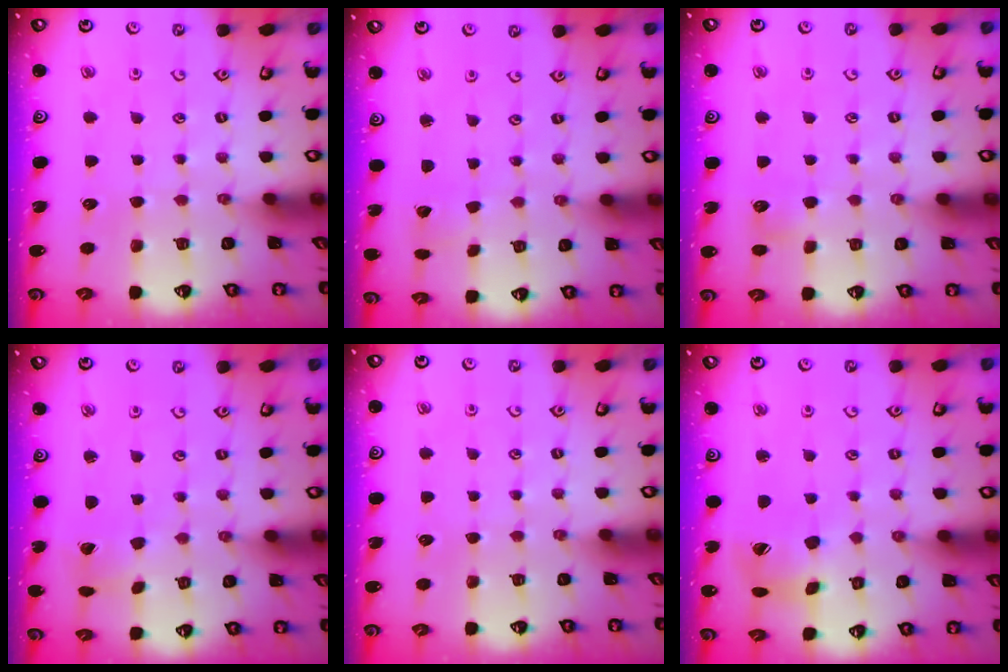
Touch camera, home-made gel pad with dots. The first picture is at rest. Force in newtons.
{"total": 1.8, "press": 1.8, "slide": 0.1}
{"total": 3.7, "press": 3.7, "slide": 0.4}
{"total": 2.9, "press": 2.9, "slide": 0.2}
{"total": 0.0}
{"total": 10.1, "press": 10.0, "slide": 1.2}